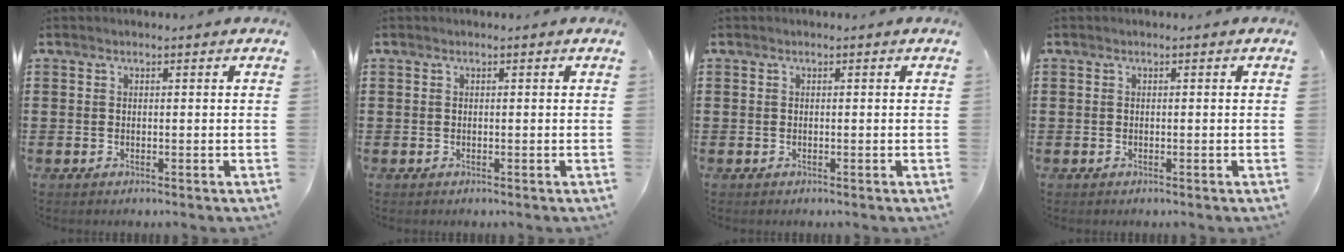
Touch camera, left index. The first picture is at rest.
{"total": 0.0}
{"total": 0.0}
{"total": 0.0}